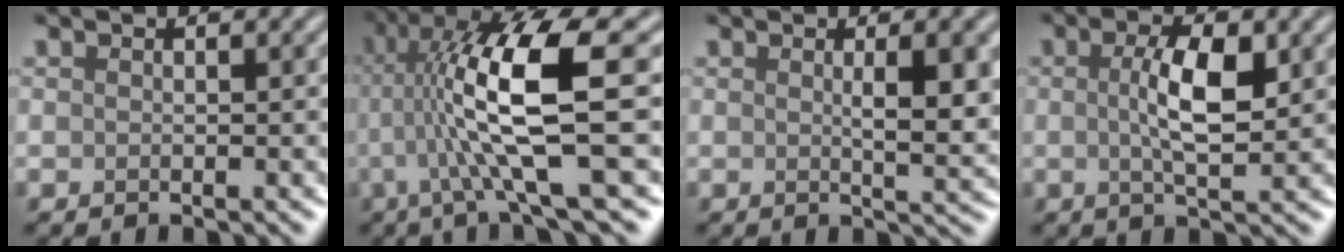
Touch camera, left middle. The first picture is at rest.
{"total": 10.4, "force": [-0.1, 1.9, 10.3], "torque": [-0.184, 0.014, 0.000]}
{"total": 4.5, "force": [0.7, 1.1, 4.3], "torque": [-0.058, -0.001, 0.013]}
{"total": 4.6, "force": [0.6, 1.3, 4.3], "torque": [-0.086, 0.001, 0.010]}